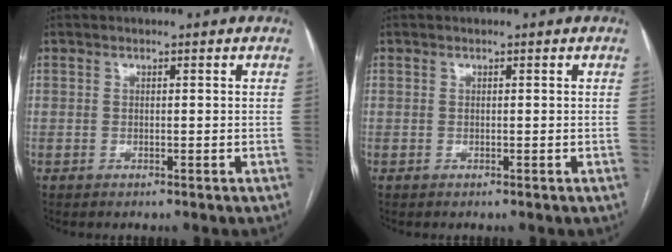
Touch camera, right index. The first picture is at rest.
{"total": 0.0}